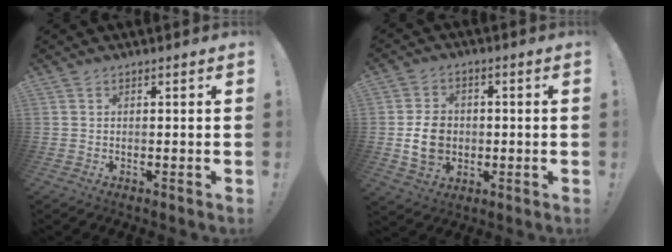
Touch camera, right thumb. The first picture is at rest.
{"total": 10.1, "force": [-1.1, 8.2, 5.9], "torque": [-0.095, 0.005, -0.018]}